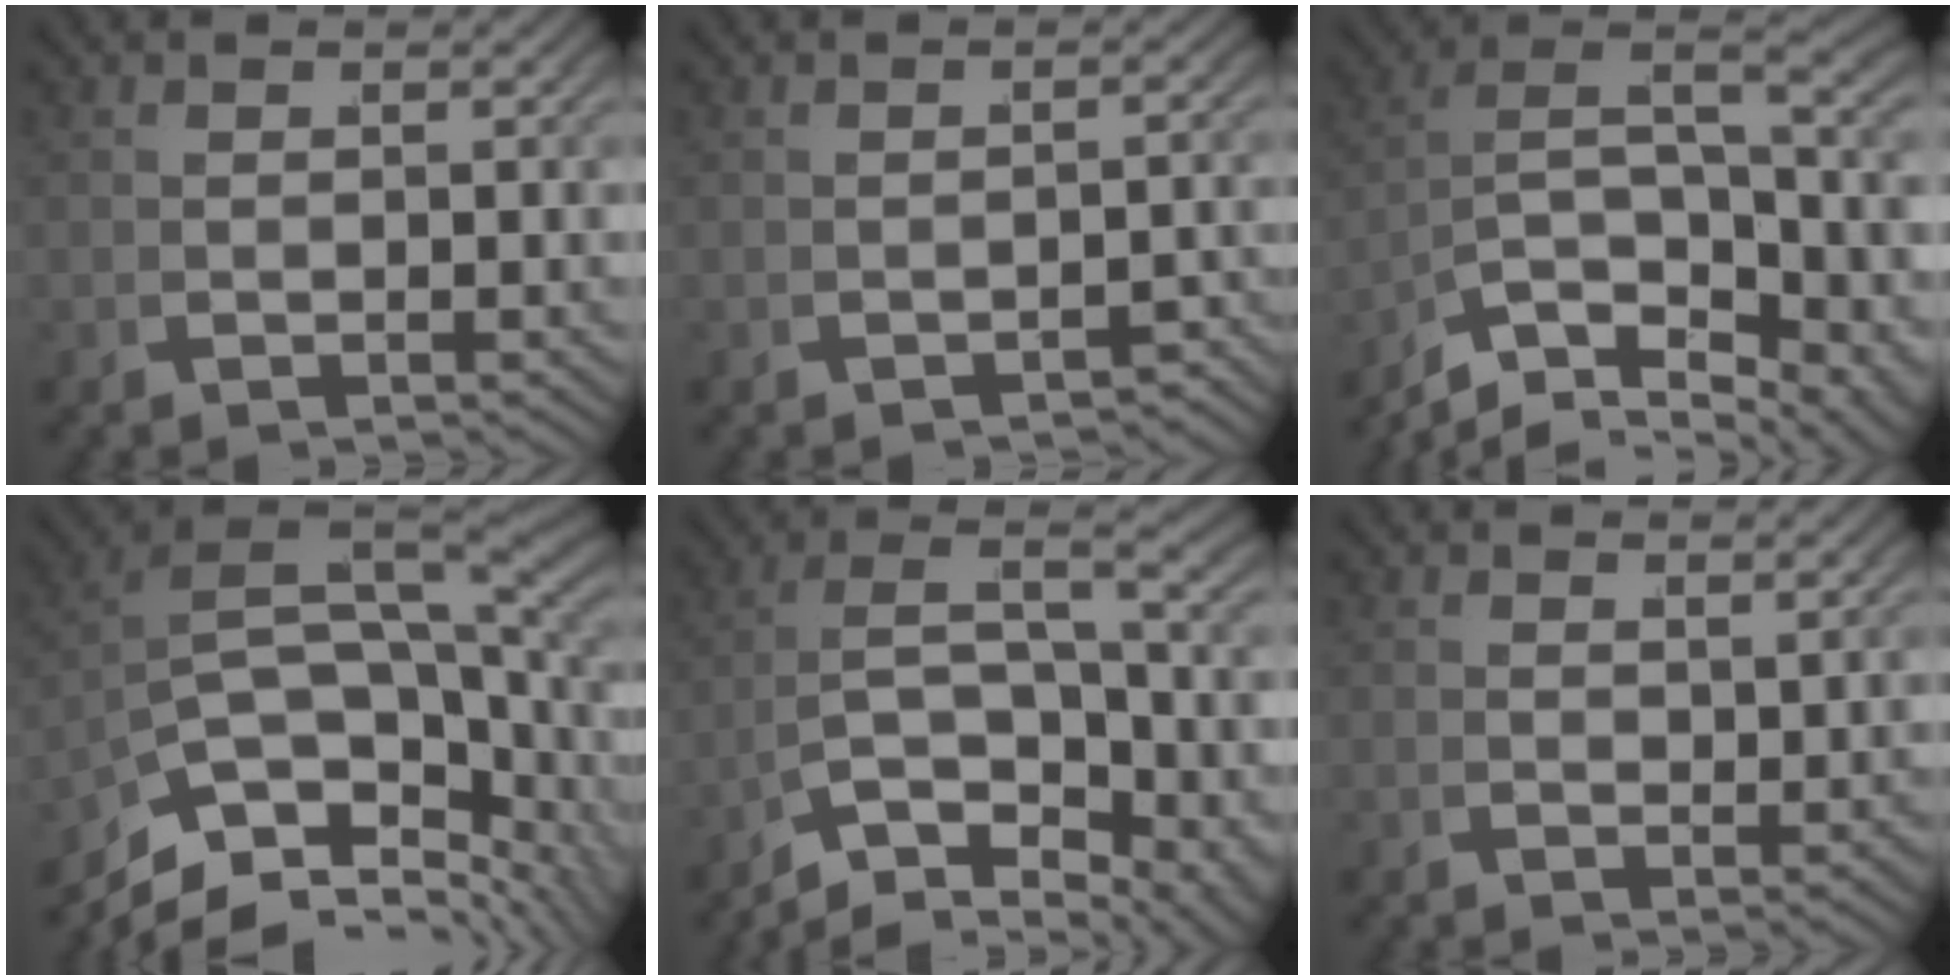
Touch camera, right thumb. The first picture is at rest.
{"total": 2.0, "force": [-2.0, 0.5, 0.3], "torque": [0.001, -0.003, -0.030]}
{"total": 15.1, "force": [-2.0, 10.7, 10.4], "torque": [-0.213, -0.048, -0.020]}
{"total": 15.4, "force": [-2.8, 9.9, 11.4], "torque": [-0.221, -0.044, -0.021]}
{"total": 12.1, "force": [-3.5, 8.0, 8.4], "torque": [-0.182, -0.046, -0.048]}
{"total": 0.7, "force": [0.6, 0.0, 0.3], "torque": [0.004, 0.003, 0.016]}